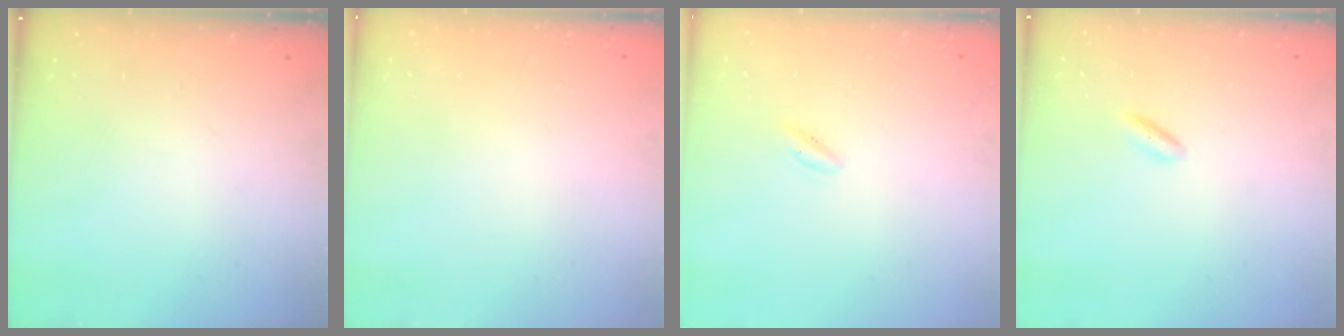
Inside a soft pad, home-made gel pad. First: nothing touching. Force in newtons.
{"total": 2.0, "press": 2.0, "slide": 0.1}
{"total": 0.0}
{"total": 2.0, "press": 1.9, "slide": 0.6}